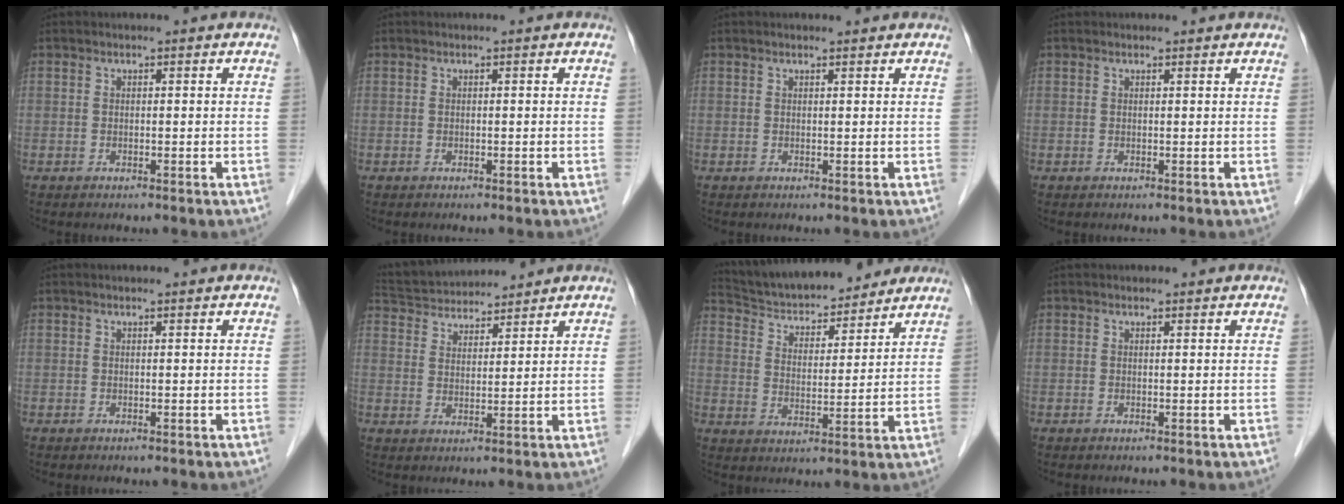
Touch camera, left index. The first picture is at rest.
{"total": 0.0}
{"total": 1.6, "force": [1.5, 0.2, 0.5], "torque": [-0.011, 0.012, 0.022]}
{"total": 0.6, "force": [0.6, 0.1, -0.1], "torque": [-0.005, 0.001, 0.008]}
{"total": 0.7, "force": [0.7, 0.0, 0.2], "torque": [-0.011, 0.008, 0.011]}
{"total": 11.9, "force": [11.2, 2.5, 3.1], "torque": [-0.062, 0.038, 0.191]}
{"total": 16.9, "force": [15.5, 3.8, 5.3], "torque": [-0.088, 0.020, 0.245]}
{"total": 0.9, "force": [0.8, 0.2, 0.0], "torque": [-0.008, 0.004, 0.012]}